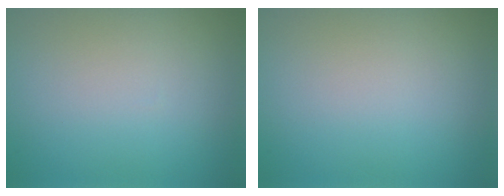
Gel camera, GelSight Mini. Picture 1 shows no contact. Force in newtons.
{"total": 0.0}